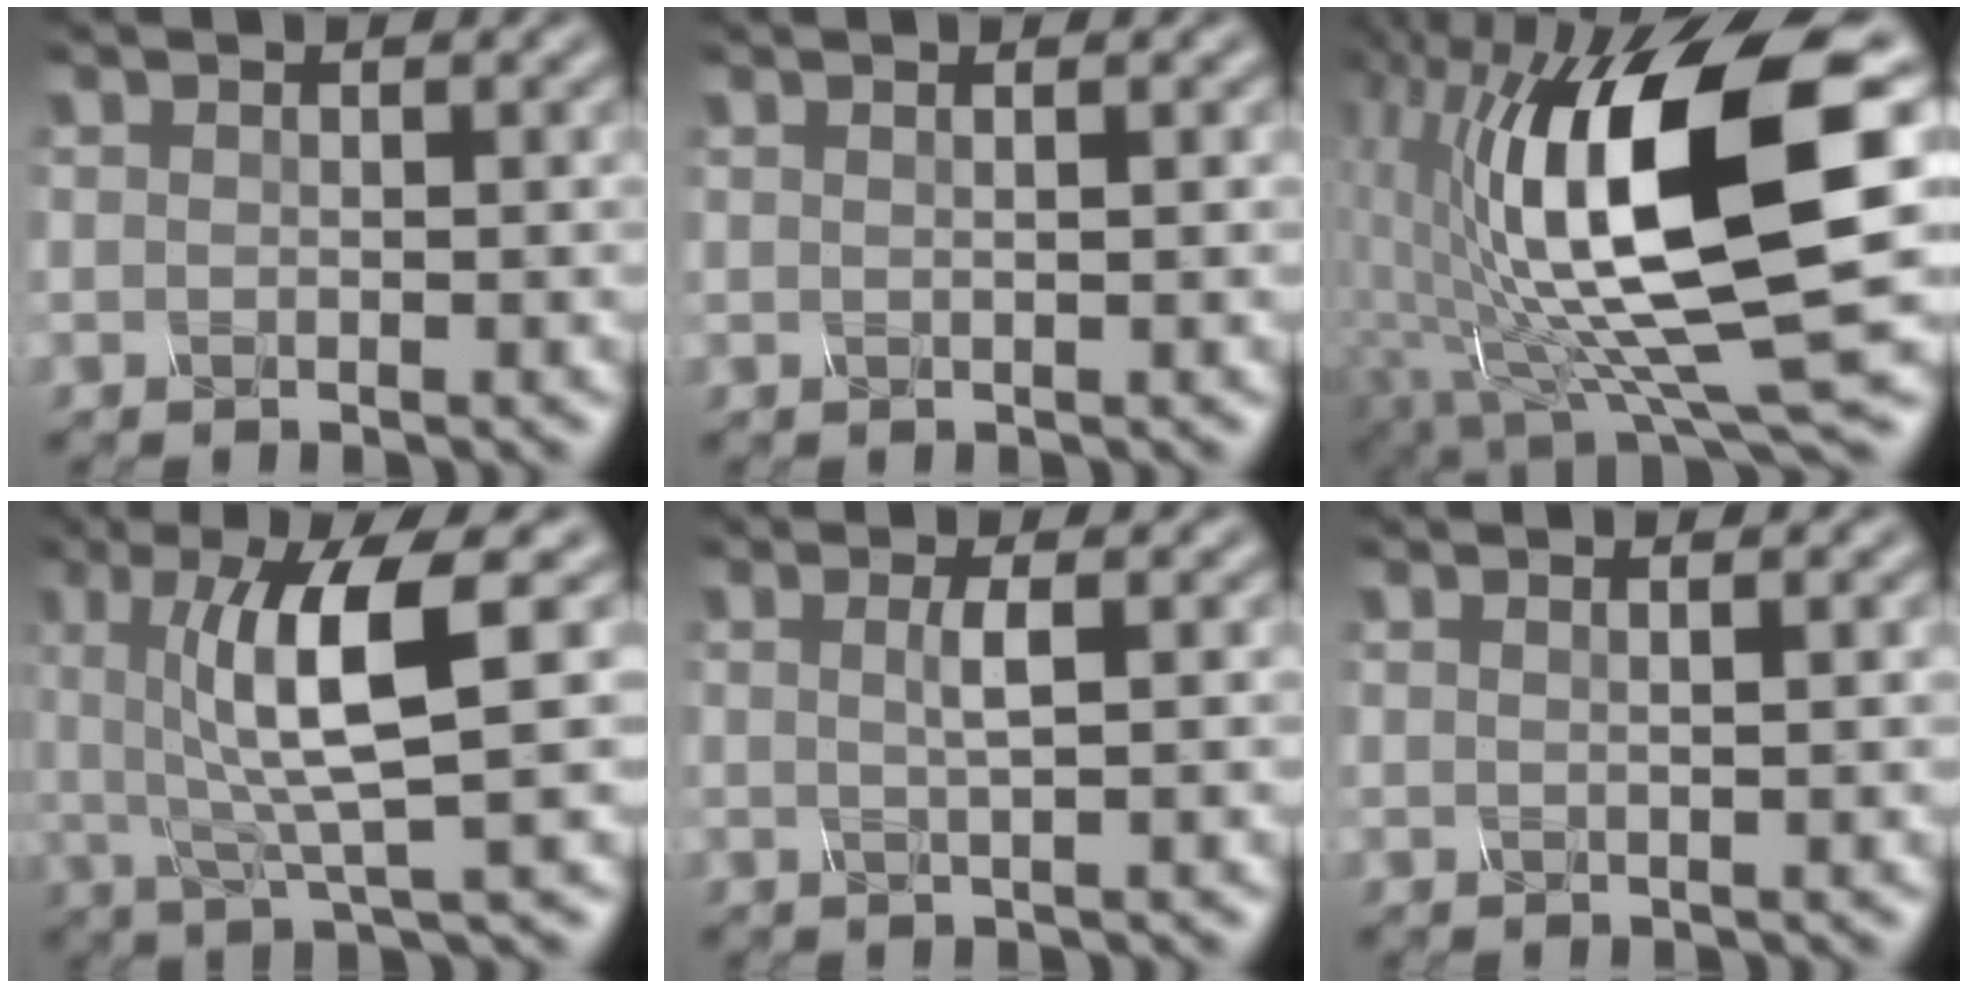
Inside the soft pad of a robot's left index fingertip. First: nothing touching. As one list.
[{"total": 1.7, "force": [0.7, 0.8, 1.3], "torque": [-0.005, -0.001, -0.007]}, {"total": 15.8, "force": [2.1, 4.6, 15.0], "torque": [-0.257, -0.005, 0.030]}, {"total": 7.7, "force": [1.4, 1.5, 7.4], "torque": [-0.124, 0.002, 0.024]}, {"total": 1.8, "force": [0.3, 0.4, 1.8], "torque": [-0.033, 0.002, 0.001]}, {"total": 2.3, "force": [1.0, 1.1, 1.8], "torque": [-0.008, 0.003, -0.012]}]